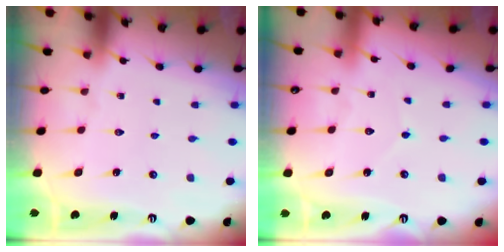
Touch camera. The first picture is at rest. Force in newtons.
{"total": 4.1, "press": 4.1, "slide": 0.5}